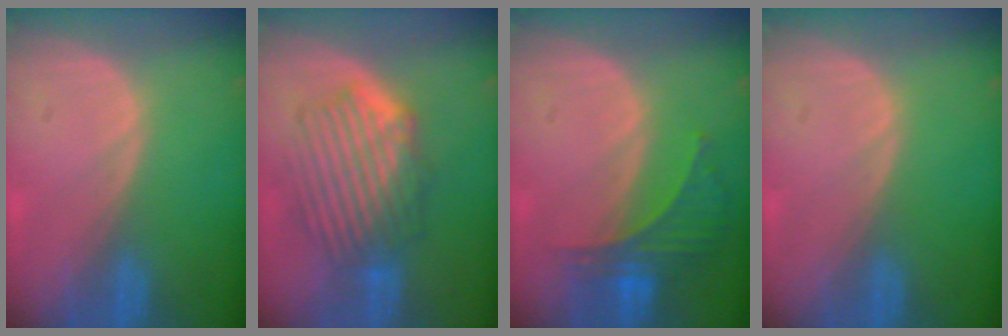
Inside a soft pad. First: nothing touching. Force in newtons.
{"total": 8.4, "press": 7.9, "slide": 3.0}
{"total": 6.2, "press": 5.8, "slide": 2.2}
{"total": 0.0}